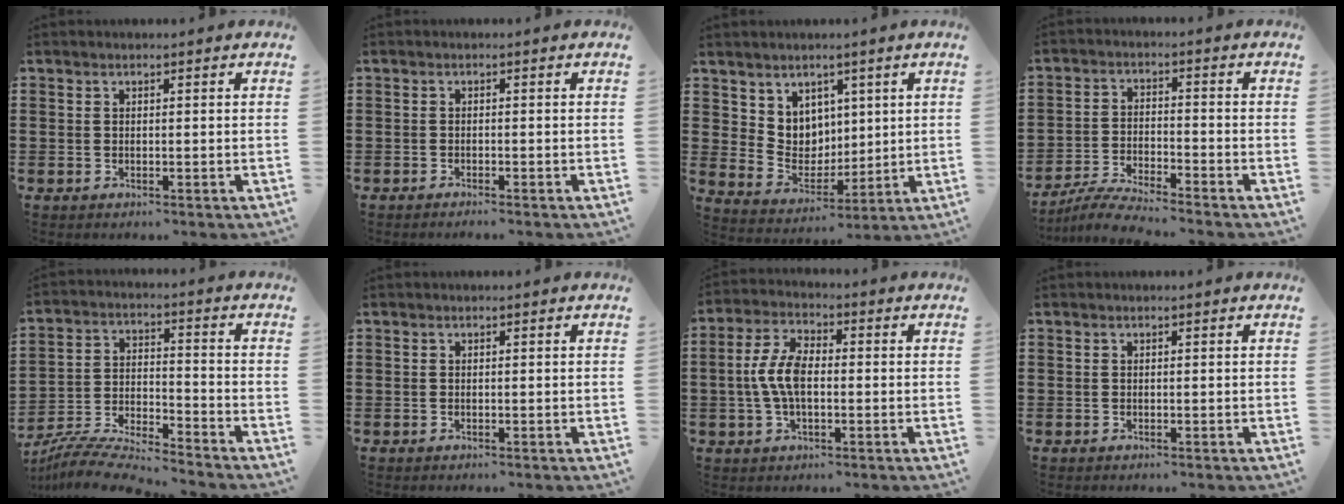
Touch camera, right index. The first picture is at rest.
{"total": 0.8, "force": [-0.8, -0.1, 0.2], "torque": [-0.006, -0.002, -0.016]}
{"total": 6.1, "force": [3.6, 4.9, 0.3], "torque": [-0.032, -0.014, 0.069]}
{"total": 4.9, "force": [-4.7, -0.1, 1.4], "torque": [-0.040, -0.008, -0.094]}
{"total": 7.1, "force": [-6.9, 0.3, 1.7], "torque": [-0.048, -0.006, -0.140]}
{"total": 0.0}
{"total": 6.9, "force": [-0.5, 3.3, 6.0], "torque": [-0.136, -0.001, -0.016]}
{"total": 0.0}